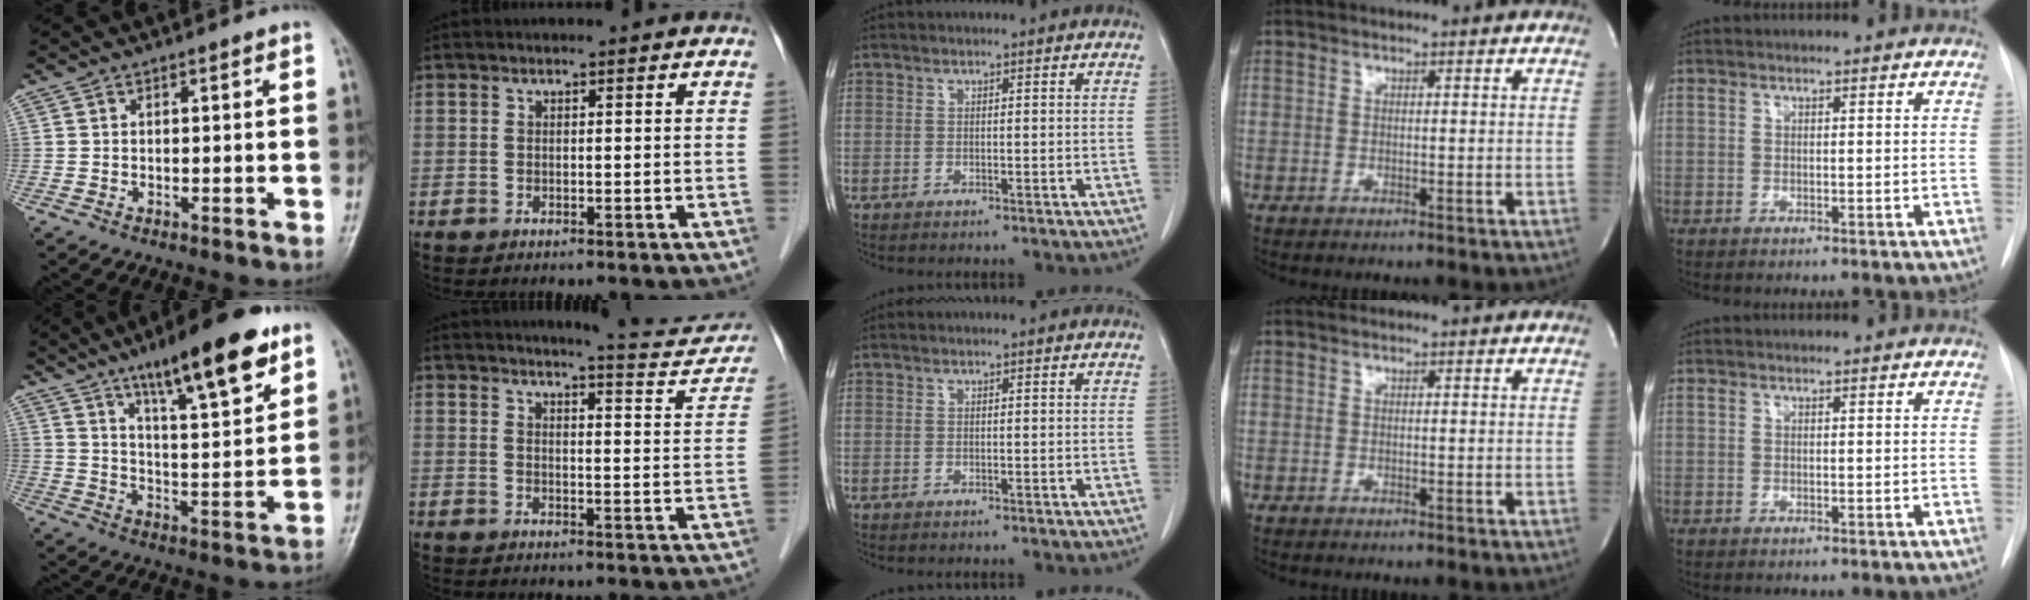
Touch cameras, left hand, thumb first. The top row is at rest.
{"thumb": {"total": 18.1, "force": [11.2, 4.4, 13.6], "torque": [-0.185, -0.051, 0.180]}, "index": {"total": 9.2, "force": [9.0, 0.7, 2.0], "torque": [-0.019, -0.026, 0.095]}}